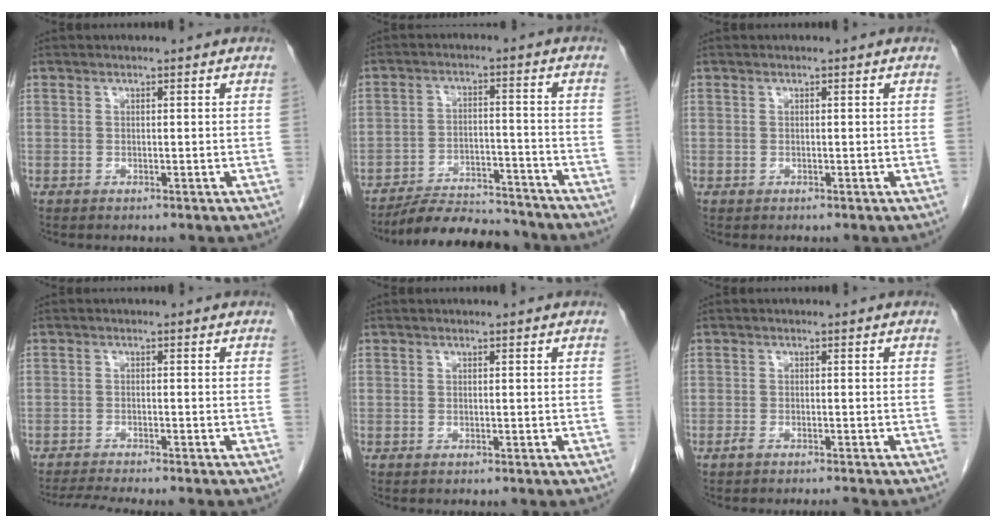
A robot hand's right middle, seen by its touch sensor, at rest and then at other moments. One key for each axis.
{"total": 11.3, "fx": -10.7, "fy": 2.0, "fz": 3.0, "tx": -0.042, "ty": 0.002, "tz": -0.166}
{"total": 0.0}
{"total": 6.0, "fx": -5.4, "fy": -0.3, "fz": 2.7, "tx": -0.041, "ty": -0.016, "tz": -0.085}
{"total": 0.0}
{"total": 1.6, "fx": -1.5, "fy": 0.1, "fz": 0.8, "tx": -0.017, "ty": -0.004, "tz": -0.025}